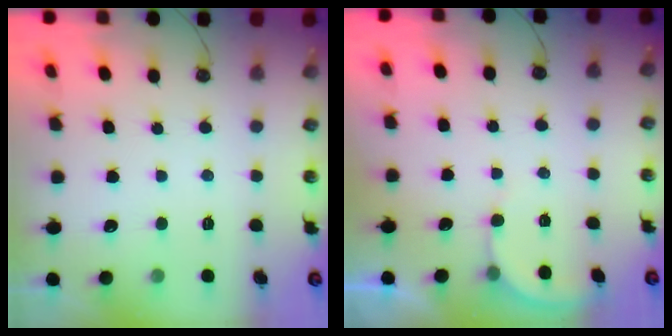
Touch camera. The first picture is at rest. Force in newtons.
{"total": 2.7, "press": 2.7, "slide": 0.1}